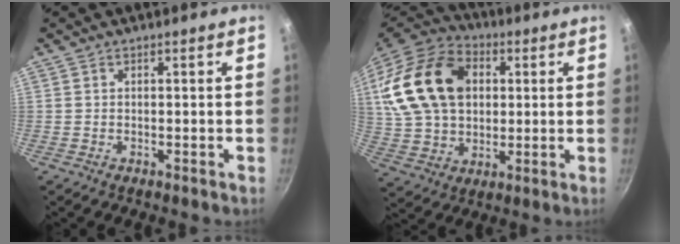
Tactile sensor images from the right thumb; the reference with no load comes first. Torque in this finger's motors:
{"motor_torque": [2.05, 2.95, 0.78, -0.52, 0.58]}